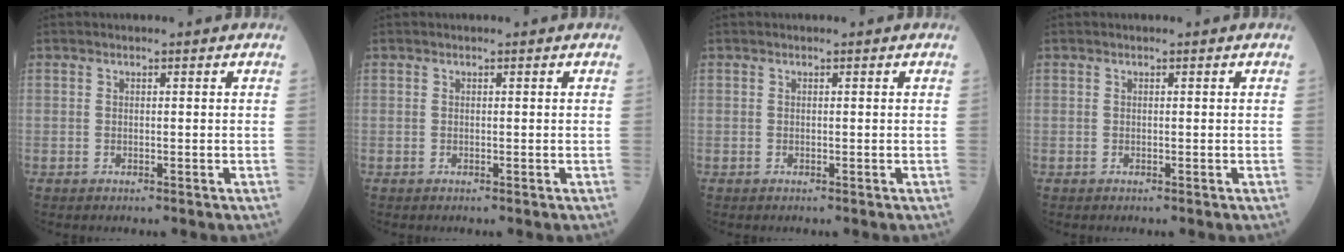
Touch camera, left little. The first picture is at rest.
{"total": 0.0}
{"total": 0.0}
{"total": 0.0}